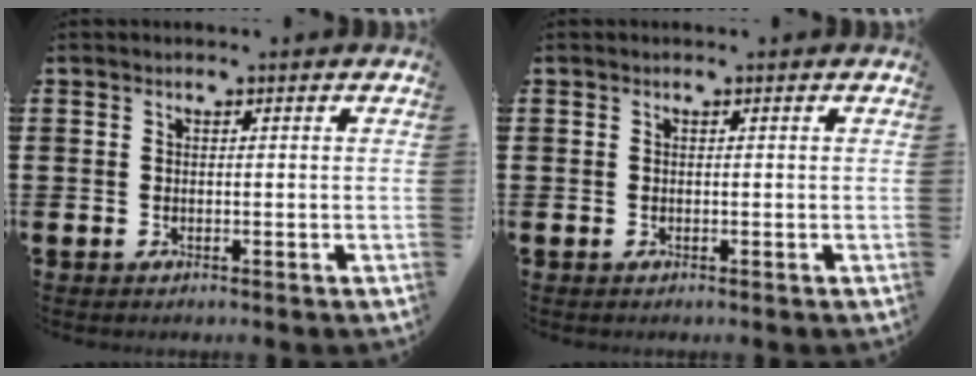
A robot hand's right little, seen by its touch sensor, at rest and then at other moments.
{"total": 0.0}